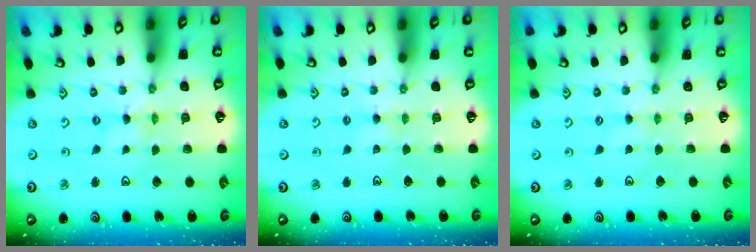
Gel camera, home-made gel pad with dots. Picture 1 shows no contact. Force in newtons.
{"total": 2.0, "press": 2.0, "slide": 0.3}
{"total": 1.7, "press": 1.7, "slide": 0.4}